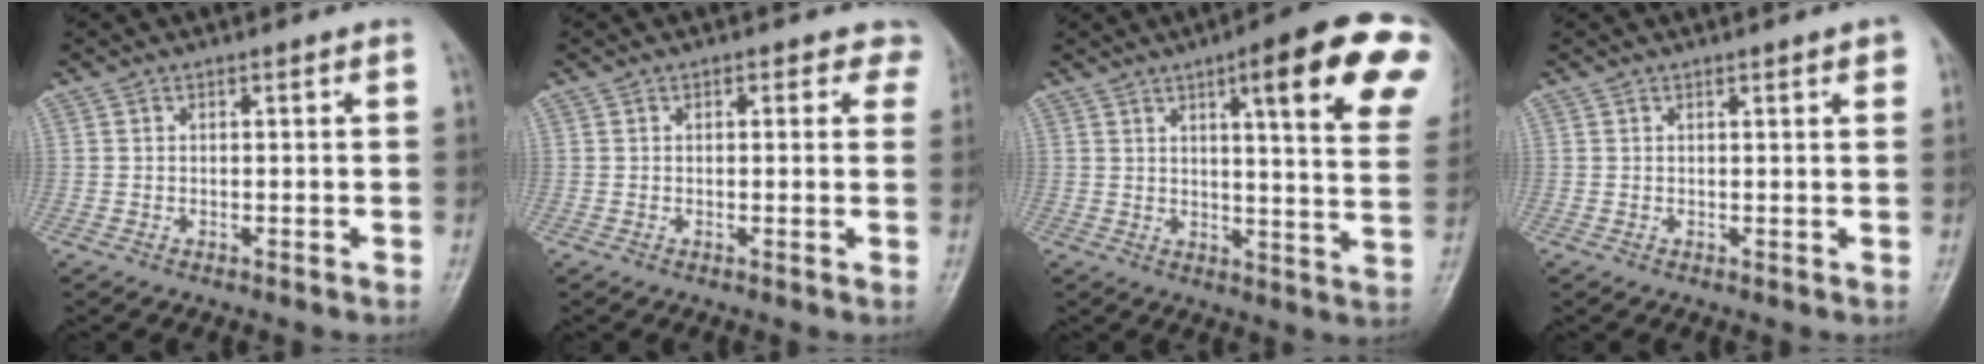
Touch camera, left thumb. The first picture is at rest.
{"total": 3.5, "force": [2.0, 2.2, 1.9], "torque": [0.015, -0.002, 0.012]}
{"total": 19.6, "force": [9.2, 3.8, 16.9], "torque": [-0.191, -0.029, 0.110]}
{"total": 2.4, "force": [1.2, 0.4, 2.0], "torque": [-0.023, -0.001, 0.013]}